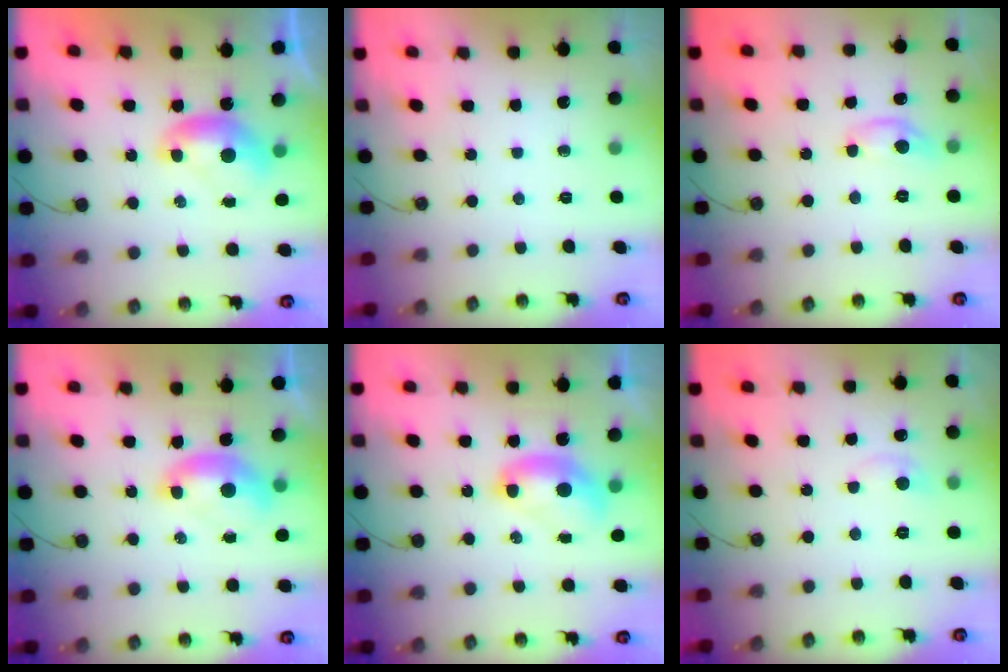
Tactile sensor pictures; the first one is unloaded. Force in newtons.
{"total": 0.0}
{"total": 2.6, "press": 2.6, "slide": 0.2}
{"total": 1.8, "press": 1.6, "slide": 0.6}
{"total": 2.7, "press": 2.7, "slide": 0.1}
{"total": 0.9, "press": 0.6, "slide": 0.7}